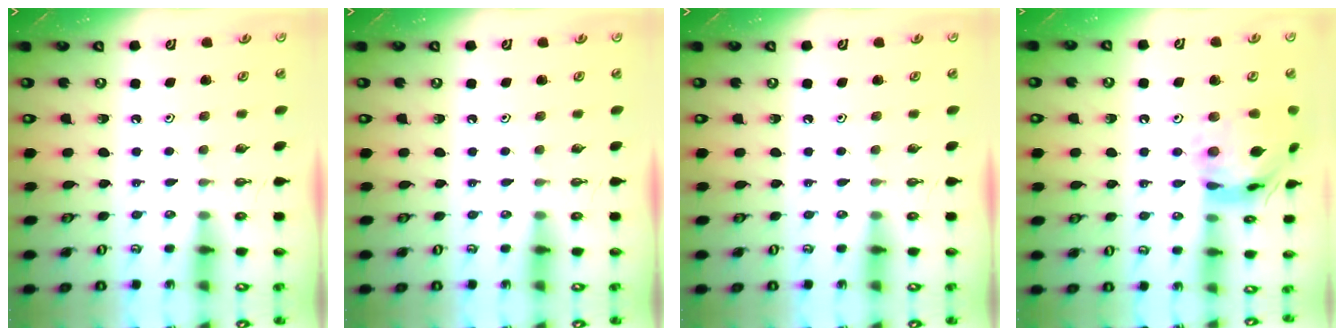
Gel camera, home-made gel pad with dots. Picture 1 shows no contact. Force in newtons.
{"total": 0.0}
{"total": 0.0}
{"total": 16.8, "press": 16.7, "slide": 1.8}